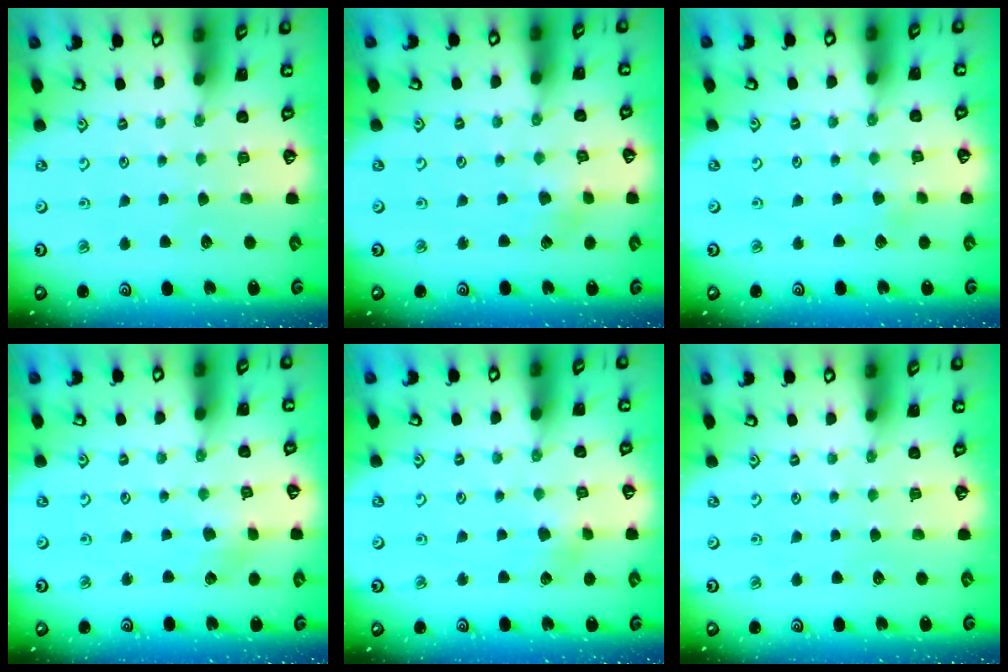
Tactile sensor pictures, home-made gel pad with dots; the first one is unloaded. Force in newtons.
{"total": 2.5, "press": 2.5, "slide": 0.5}
{"total": 2.4, "press": 2.4, "slide": 0.3}
{"total": 2.3, "press": 2.3, "slide": 0.3}
{"total": 4.0, "press": 3.9, "slide": 0.4}
{"total": 0.0}